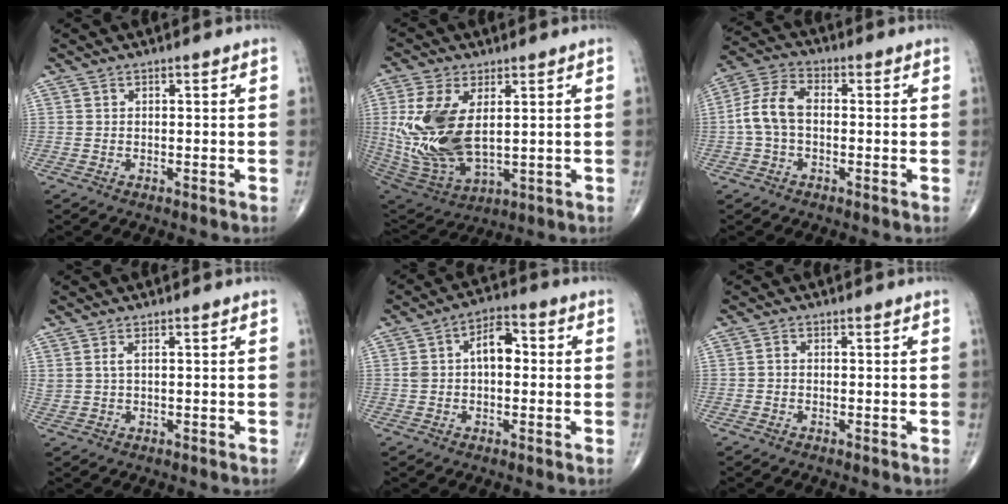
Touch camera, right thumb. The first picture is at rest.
{"total": 17.9, "force": [2.2, 9.6, 15.0], "torque": [-0.315, -0.020, 0.059]}
{"total": 8.2, "force": [-0.6, 5.1, 6.4], "torque": [-0.132, 0.027, -0.021]}
{"total": 1.7, "force": [0.7, 0.6, 1.5], "torque": [-0.038, 0.004, 0.020]}
{"total": 7.8, "force": [0.7, 4.5, 6.3], "torque": [-0.105, 0.029, 0.004]}
{"total": 0.8, "force": [-0.2, 0.6, 0.5], "torque": [-0.007, 0.001, -0.007]}